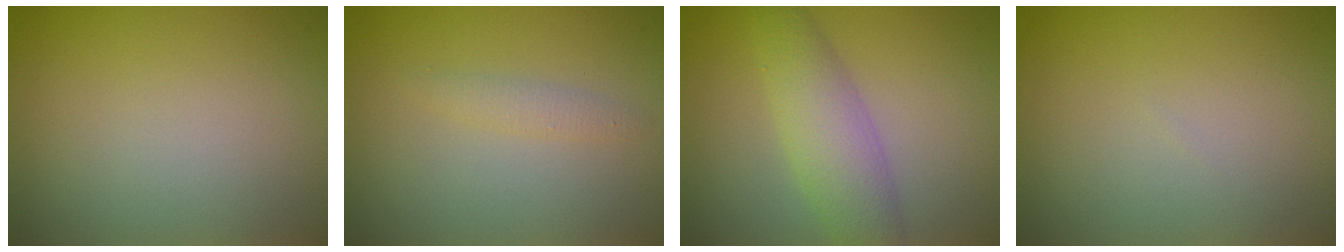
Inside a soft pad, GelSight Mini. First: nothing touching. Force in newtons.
{"total": 1.1, "press": 1.1, "slide": 0.1}
{"total": 4.5, "press": 4.5, "slide": 0.0}
{"total": 0.0}